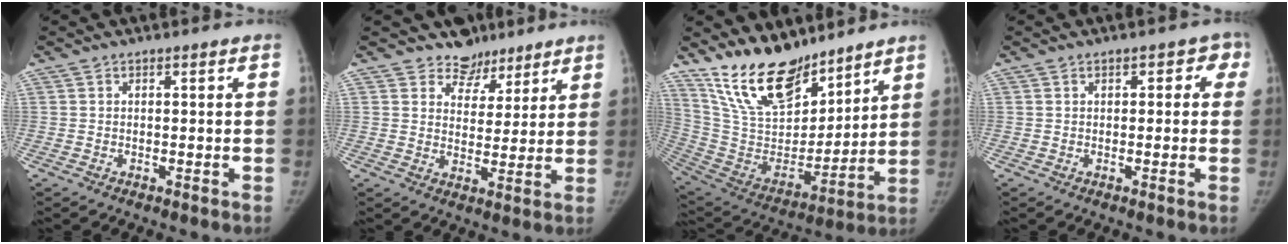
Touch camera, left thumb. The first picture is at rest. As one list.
[{"total": 6.7, "force": [5.3, 4.2, -0.1], "torque": [0.035, -0.042, 0.083]}, {"total": 20.2, "force": [16.0, 8.4, 9.1], "torque": [-0.121, -0.095, 0.300]}, {"total": 3.0, "force": [1.0, 2.2, 1.7], "torque": [0.013, 0.004, 0.005]}]